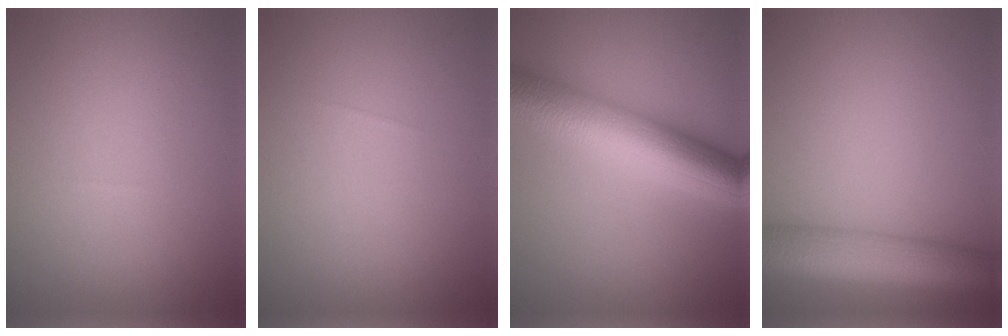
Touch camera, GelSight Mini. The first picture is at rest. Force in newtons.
{"total": 0.0}
{"total": 10.3, "press": 10.3, "slide": 0.2}
{"total": 8.4, "press": 8.4, "slide": 0.3}